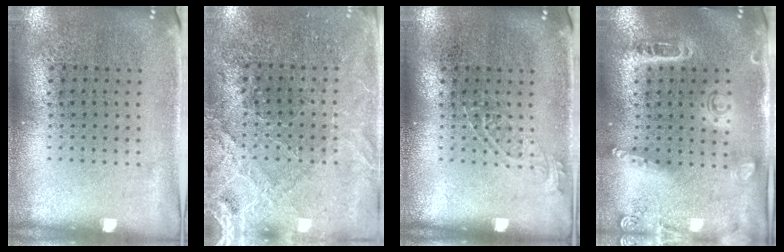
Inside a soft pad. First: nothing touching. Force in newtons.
{"total": 2.8, "press": 2.8, "slide": 0.3}
{"total": 1.0, "press": 1.0, "slide": 0.1}
{"total": 1.5, "press": 1.4, "slide": 0.6}